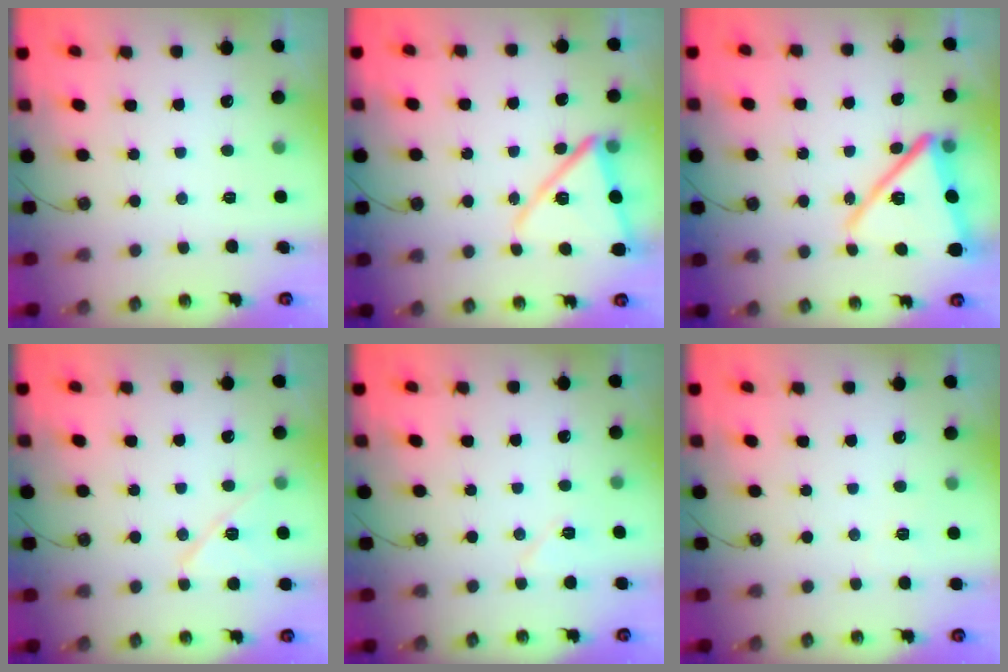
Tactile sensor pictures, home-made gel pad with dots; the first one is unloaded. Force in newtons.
{"total": 13.3, "press": 13.3, "slide": 1.4}
{"total": 18.2, "press": 18.1, "slide": 1.4}
{"total": 9.9, "press": 9.9, "slide": 0.9}
{"total": 5.9, "press": 4.7, "slide": 3.5}
{"total": 2.6, "press": 2.6, "slide": 0.4}